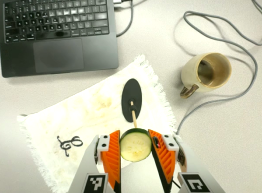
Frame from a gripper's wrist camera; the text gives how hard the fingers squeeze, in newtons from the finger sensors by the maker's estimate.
{"total": 9.2, "left": 9.0, "right": 9.3}